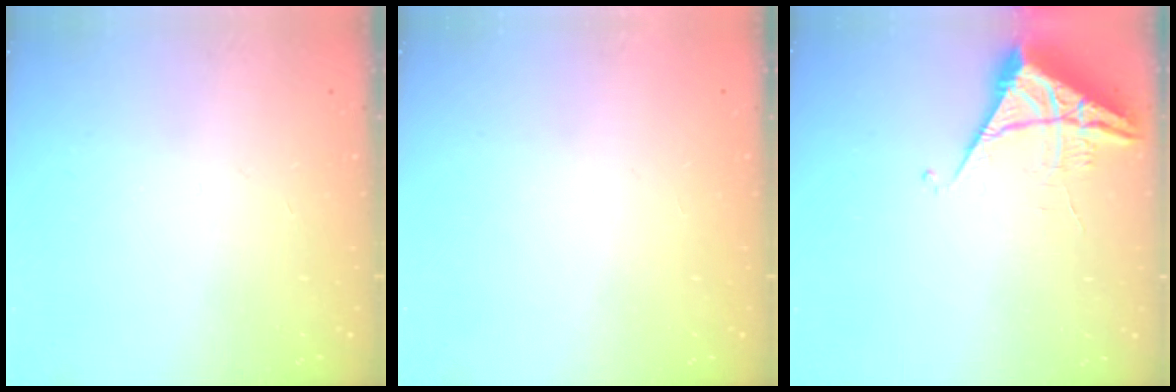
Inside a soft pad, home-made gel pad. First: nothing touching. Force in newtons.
{"total": 1.5, "press": 1.5, "slide": 0.1}
{"total": 6.1, "press": 6.1, "slide": 0.3}